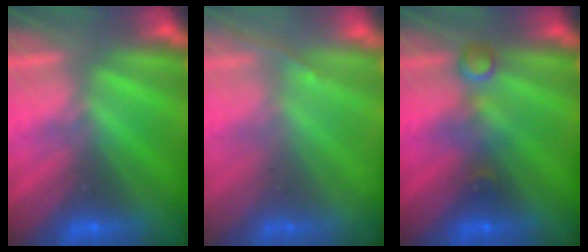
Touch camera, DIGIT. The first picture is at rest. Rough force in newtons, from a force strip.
{"total": 1.3}
{"total": 3.1}